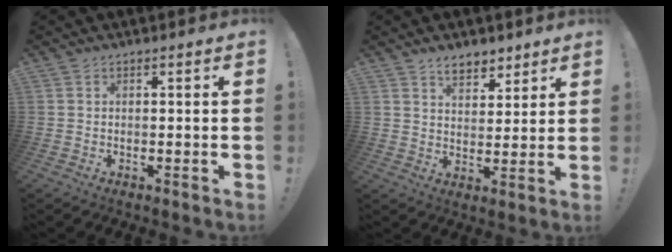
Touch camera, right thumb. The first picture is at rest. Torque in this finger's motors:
{"motor_torque": [-0.04, 1.61, 0.13, 0.09, 0.00]}